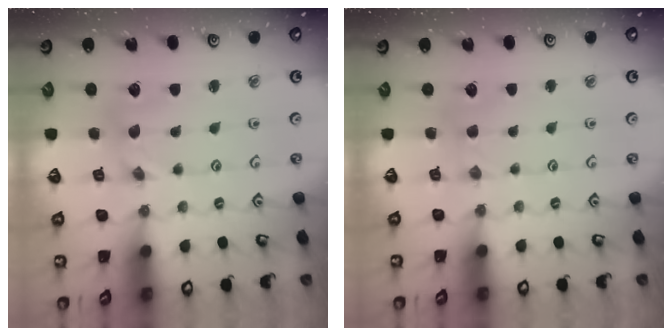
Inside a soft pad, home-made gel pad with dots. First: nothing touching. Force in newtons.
{"total": 2.3, "press": 2.3, "slide": 0.3}